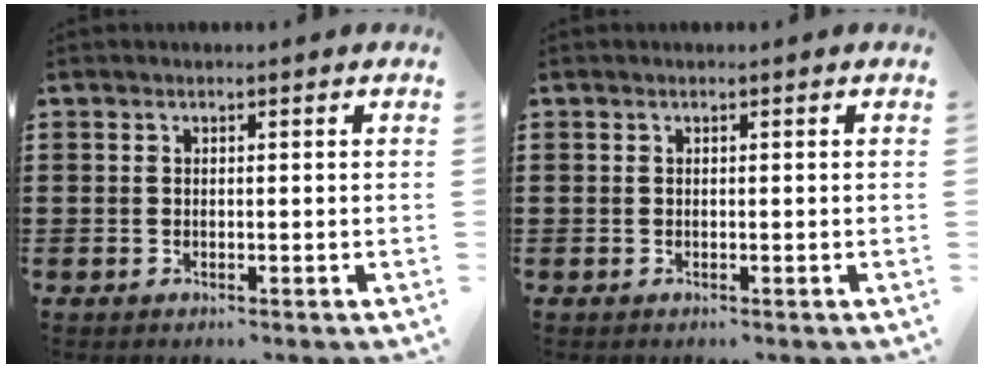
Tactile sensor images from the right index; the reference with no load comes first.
{"total": 0.0}